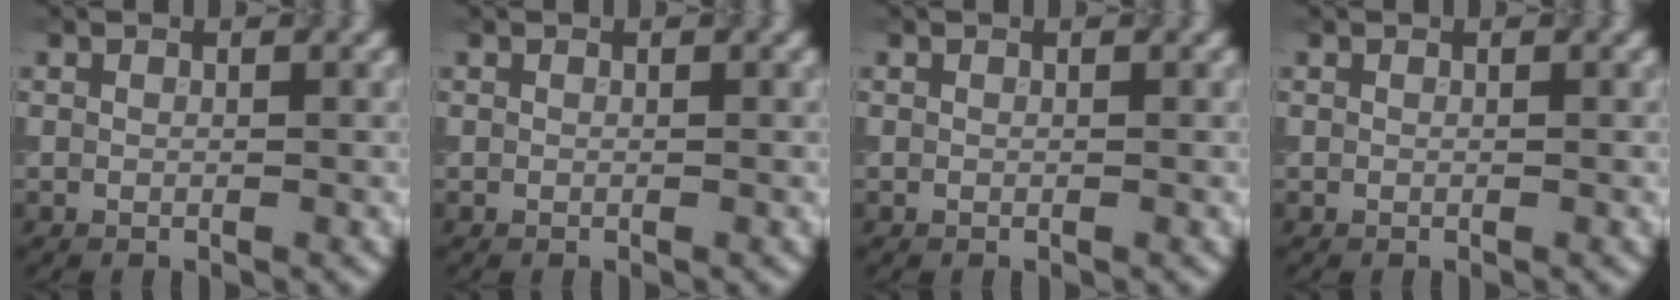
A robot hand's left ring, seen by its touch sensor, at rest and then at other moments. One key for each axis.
{"total": 0.0}
{"total": 0.0}
{"total": 0.0}